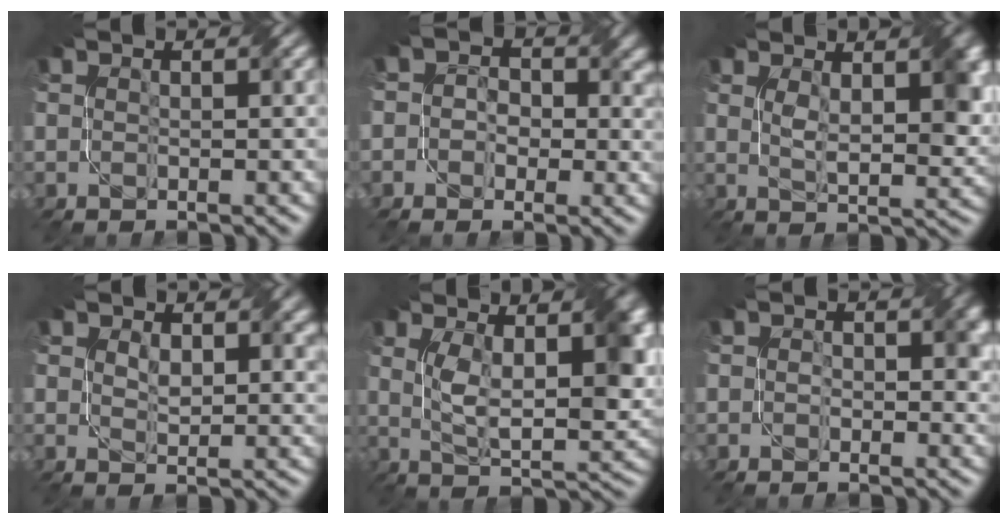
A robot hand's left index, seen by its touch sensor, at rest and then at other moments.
{"total": 4.3, "force": [0.7, 3.7, 2.1], "torque": [-0.013, 0.007, -0.023]}
{"total": 6.1, "force": [1.9, 2.4, 5.3], "torque": [-0.088, -0.005, 0.039]}
{"total": 3.1, "force": [1.3, 1.9, 2.1], "torque": [-0.039, -0.004, 0.026]}
{"total": 8.4, "force": [2.2, 3.3, 7.4], "torque": [-0.128, -0.008, 0.041]}
{"total": 2.5, "force": [0.3, 1.7, 1.9], "torque": [-0.020, -0.001, -0.002]}